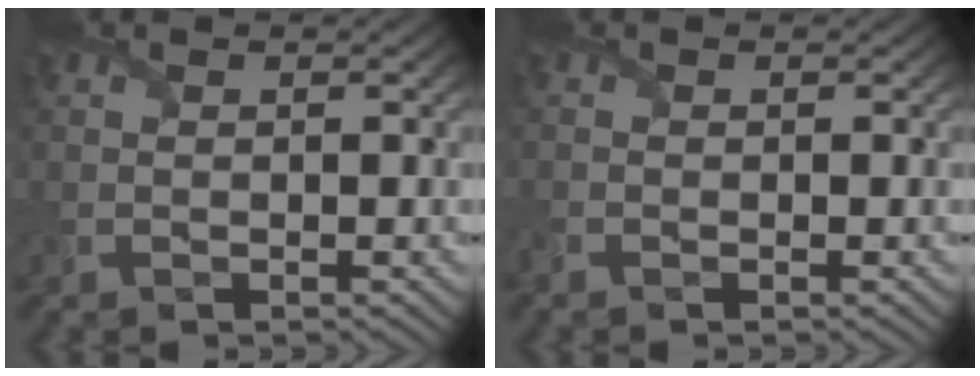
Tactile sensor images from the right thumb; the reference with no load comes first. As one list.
[{"total": 1.0, "force": [-0.8, 0.3, 0.5], "torque": [-0.019, -0.008, -0.024]}]